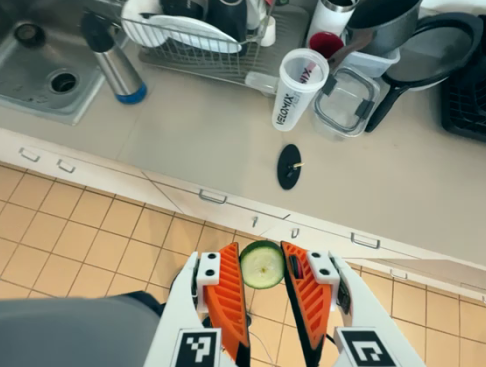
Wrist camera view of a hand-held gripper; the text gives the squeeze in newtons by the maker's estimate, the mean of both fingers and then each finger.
{"total": 8.6, "left": 8.4, "right": 8.8}